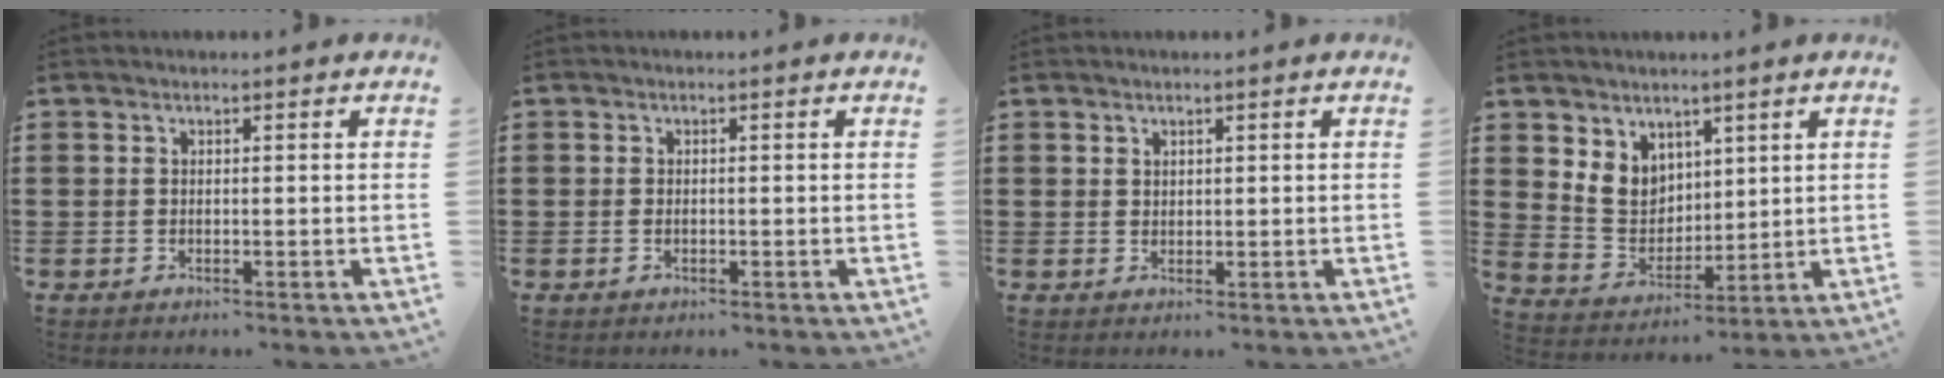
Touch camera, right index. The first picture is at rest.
{"total": 0.5, "force": [-0.1, 0.1, 0.5], "torque": [-0.013, -0.004, 0.000]}
{"total": 1.2, "force": [1.0, 0.7, 0.2], "torque": [-0.005, 0.001, 0.019]}
{"total": 6.2, "force": [3.1, 5.1, 1.6], "torque": [-0.058, 0.003, 0.060]}